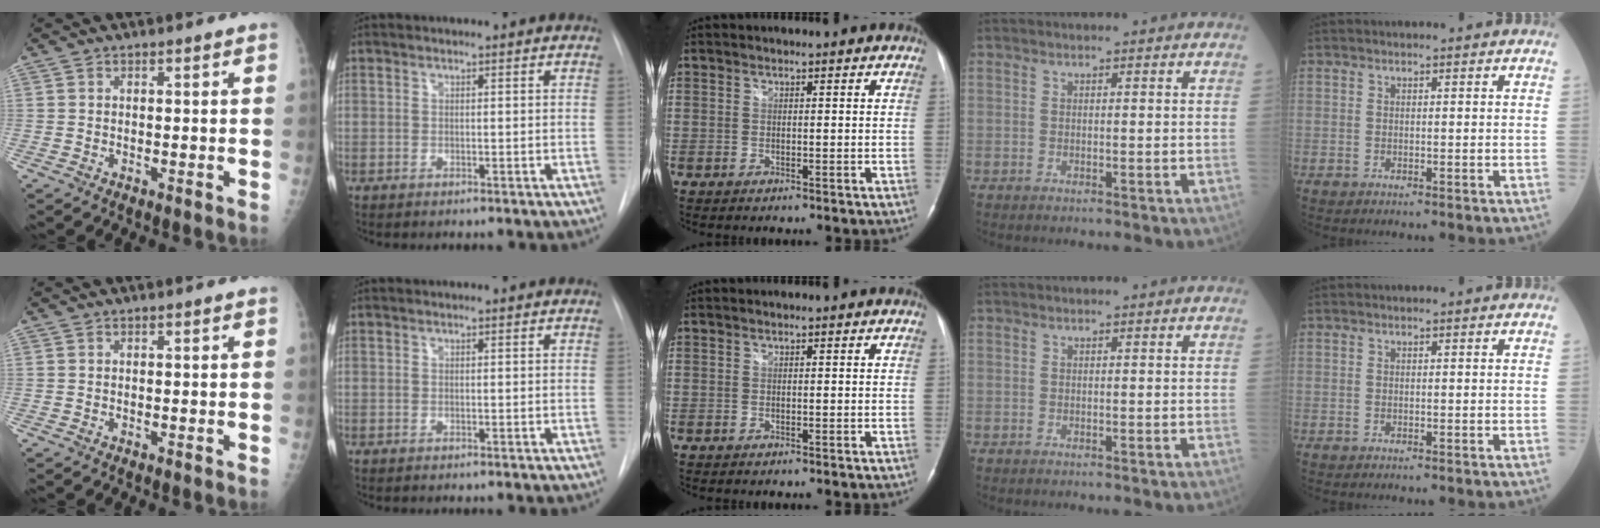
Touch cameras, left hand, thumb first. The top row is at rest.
{}